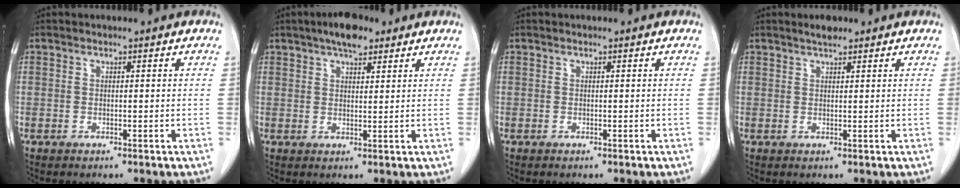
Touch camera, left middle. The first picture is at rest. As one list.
[{"total": 5.3, "force": [3.7, 1.8, 3.2], "torque": [-0.056, 0.012, 0.059]}, {"total": 0.0}, {"total": 1.9, "force": [1.6, 0.5, 1.0], "torque": [-0.024, 0.004, 0.028]}]